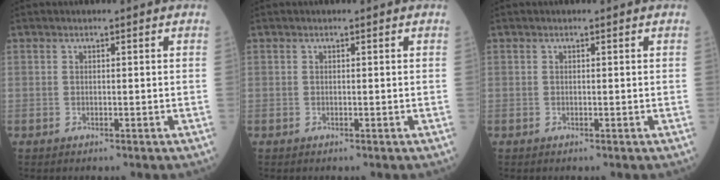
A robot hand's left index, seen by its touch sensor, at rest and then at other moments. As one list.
[{"total": 0.0}, {"total": 0.0}]